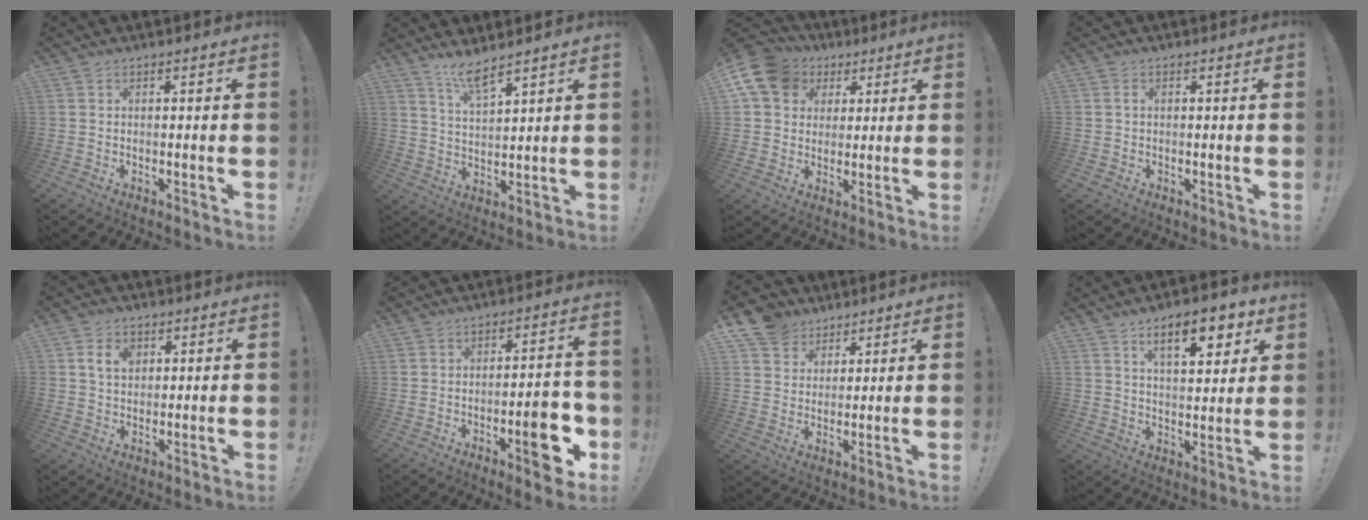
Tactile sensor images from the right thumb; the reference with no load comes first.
{"total": 6.8, "force": [5.6, 1.1, 3.7], "torque": [-0.077, -0.031, 0.101]}
{"total": 13.2, "force": [5.3, 10.5, 6.0], "torque": [-0.101, -0.022, 0.106]}
{"total": 0.9, "force": [0.2, 0.4, 0.8], "torque": [-0.022, 0.004, 0.005]}
{"total": 6.1, "force": [2.0, 4.4, 3.8], "torque": [-0.061, 0.006, 0.035]}
{"total": 12.0, "force": [-4.4, 4.0, 10.5], "torque": [-0.127, 0.015, -0.063]}
{"total": 9.0, "force": [6.0, 6.5, 1.5], "torque": [-0.024, -0.044, 0.120]}
{"total": 12.2, "force": [6.7, 4.6, 9.2], "torque": [-0.131, -0.025, 0.109]}